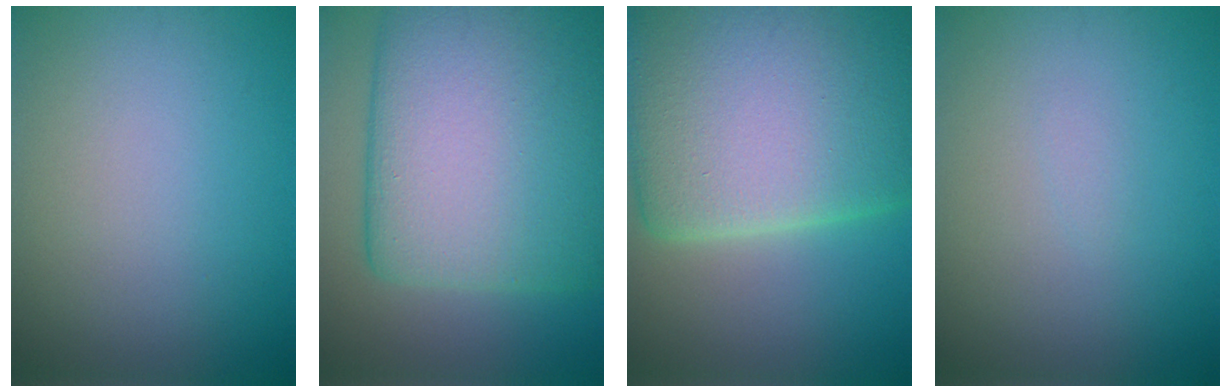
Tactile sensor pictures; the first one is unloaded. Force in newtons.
{"total": 17.5, "press": 17.4, "slide": 1.0}
{"total": 18.4, "press": 18.4, "slide": 0.7}
{"total": 0.5, "press": 0.5, "slide": 0.1}